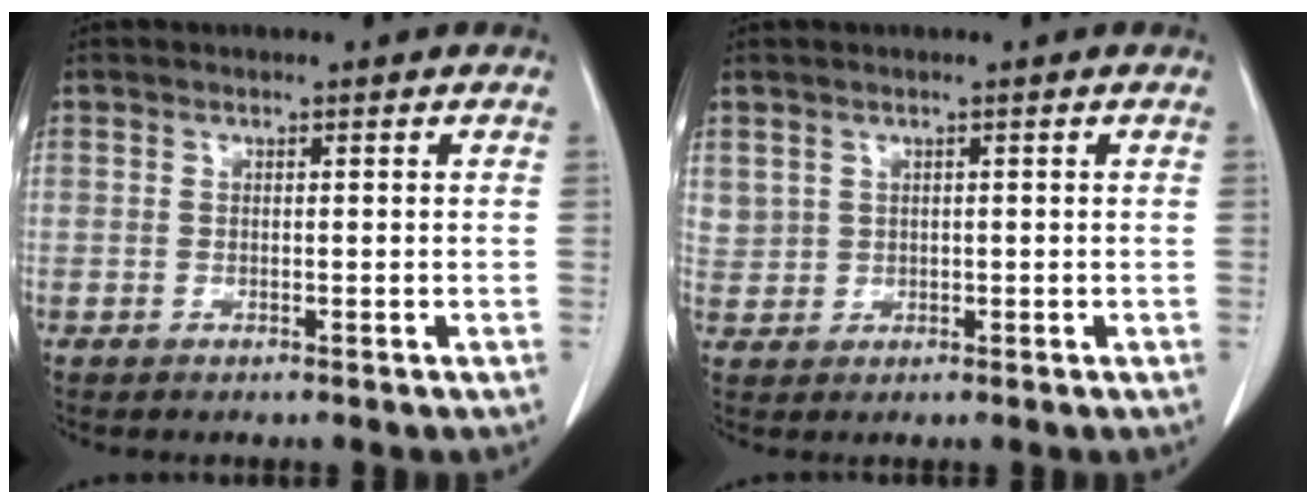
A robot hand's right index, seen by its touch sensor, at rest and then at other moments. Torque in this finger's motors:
{"motor_torque": [0.39, 0.30, 0.20, 0.06]}